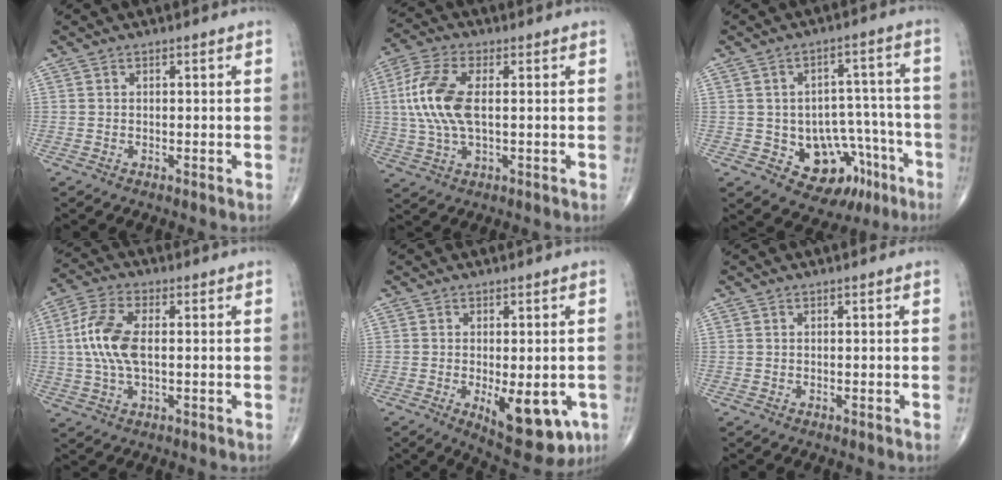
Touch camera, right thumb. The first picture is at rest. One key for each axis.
{"total": 11.9, "fx": 1.1, "fy": 5.6, "fz": 10.5, "tx": -0.240, "ty": 0.010, "tz": 0.018}
{"total": 13.8, "fx": -6.0, "fy": 9.6, "fz": 7.9, "tx": -0.060, "ty": 0.049, "tz": -0.071}
{"total": 9.9, "fx": 0.5, "fy": 4.6, "fz": 8.7, "tx": -0.197, "ty": 0.014, "tz": 0.009}
{"total": 12.2, "fx": -3.9, "fy": 5.3, "fz": 10.3, "tx": -0.115, "ty": -0.013, "tz": -0.041}
{"total": 0.0}